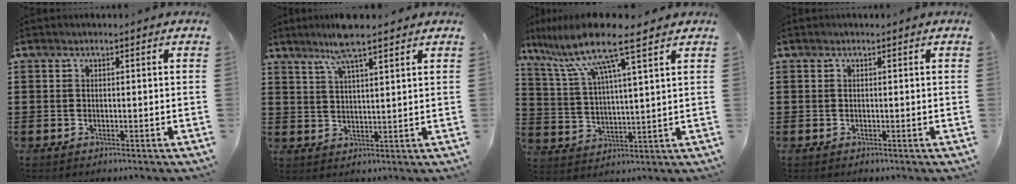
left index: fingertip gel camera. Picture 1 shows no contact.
{"total": 6.8, "force": [5.3, 0.2, 4.3], "torque": [-0.097, -0.004, 0.093]}
{"total": 11.5, "force": [8.4, 0.7, 7.8], "torque": [-0.179, -0.027, 0.141]}
{"total": 0.0}